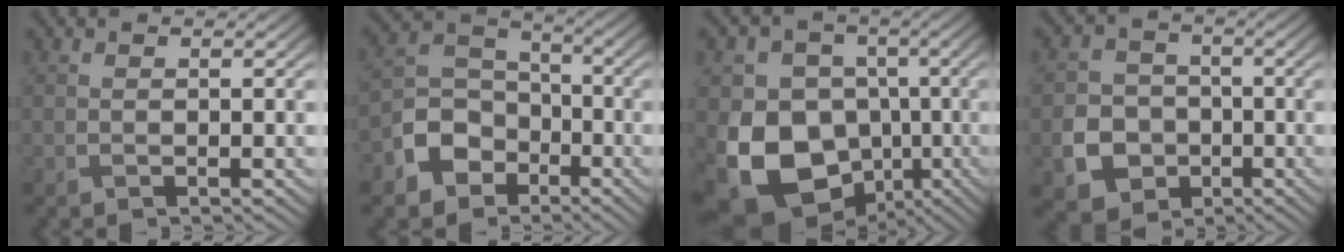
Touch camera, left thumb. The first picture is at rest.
{"total": 7.7, "force": [-4.1, 5.7, 3.1], "torque": [-0.070, -0.001, -0.095]}
{"total": 13.7, "force": [-3.9, 11.2, 6.9], "torque": [-0.155, -0.032, -0.084]}
{"total": 6.8, "force": [-2.4, 5.8, 2.7], "torque": [-0.066, -0.019, -0.051]}